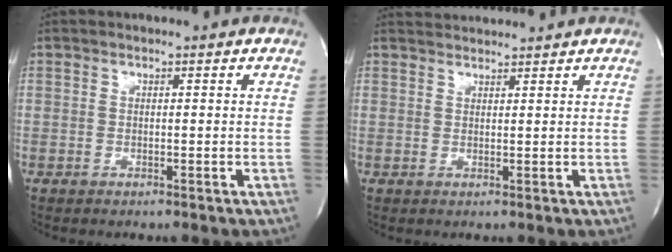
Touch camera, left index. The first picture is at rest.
{"total": 3.0, "force": [3.0, -0.3, -0.1], "torque": [-0.004, 0.020, 0.053]}